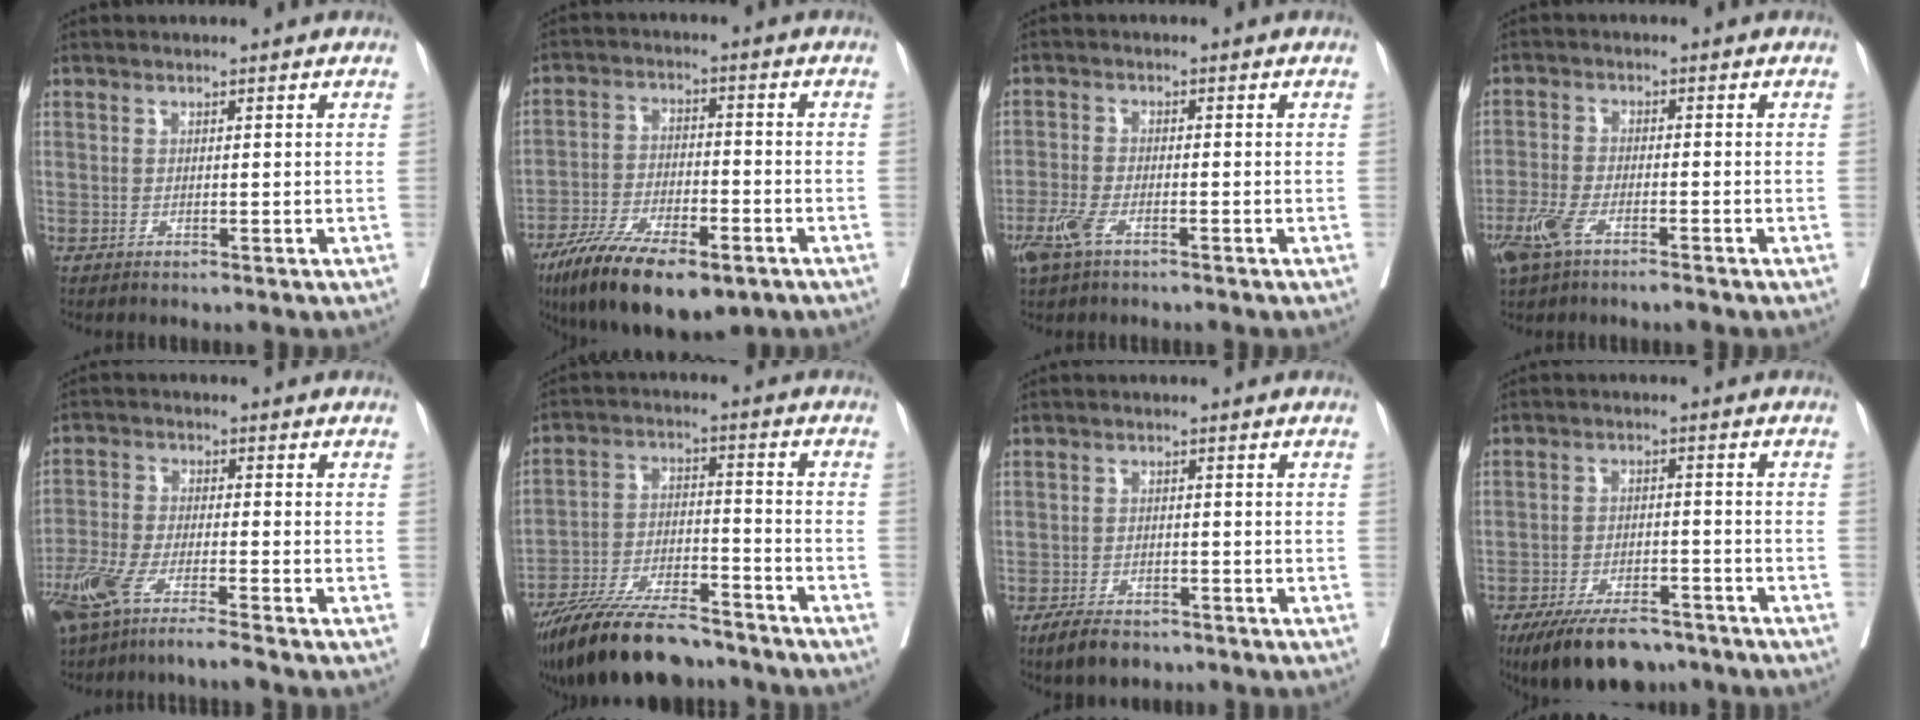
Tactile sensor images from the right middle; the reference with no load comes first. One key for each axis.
{"total": 15.3, "fx": -10.1, "fy": 5.0, "fz": 10.3, "tx": -0.187, "ty": -0.022, "tz": -0.170}
{"total": 4.4, "fx": -2.6, "fy": 1.5, "fz": 3.2, "tx": -0.077, "ty": -0.005, "tz": -0.052}
{"total": 6.0, "fx": -3.8, "fy": 1.6, "fz": 4.3, "tx": -0.092, "ty": -0.008, "tz": -0.072}
{"total": 9.1, "fx": -6.4, "fy": 0.6, "fz": 6.3, "tx": -0.120, "ty": -0.022, "tz": -0.121}
{"total": 17.6, "fx": -15.2, "fy": 3.5, "fz": 8.1, "tx": -0.159, "ty": -0.013, "tz": -0.259}
{"total": 4.7, "fx": -3.4, "fy": 2.5, "fz": 2.0, "tx": -0.042, "ty": -0.004, "tz": -0.053}
{"total": 11.2, "fx": -8.8, "fy": 4.1, "fz": 5.5, "tx": -0.086, "ty": -0.007, "tz": -0.142}